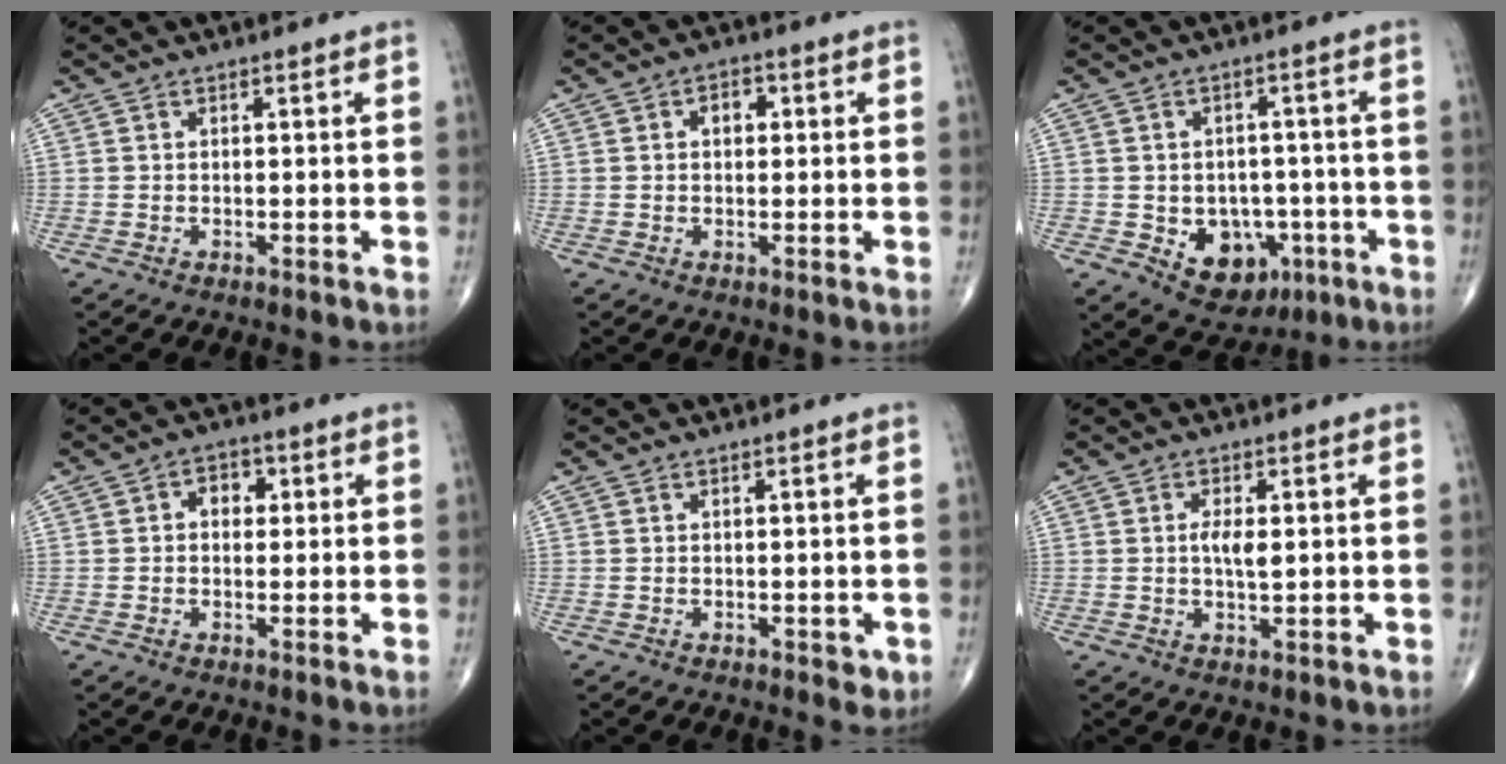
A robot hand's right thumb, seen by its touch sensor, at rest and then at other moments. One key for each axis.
{"total": 3.2, "fx": 0.7, "fy": 2.1, "fz": 2.2, "tx": -0.021, "ty": 0.006, "tz": 0.007}
{"total": 8.3, "fx": -2.6, "fy": 6.4, "fz": 4.7, "tx": -0.029, "ty": 0.017, "tz": -0.023}
{"total": 4.0, "fx": 0.8, "fy": 3.0, "fz": 2.6, "tx": -0.014, "ty": 0.004, "tz": 0.006}
{"total": 1.7, "fx": 0.0, "fy": 0.9, "fz": 1.5, "tx": -0.012, "ty": -0.003, "tz": 0.002}
{"total": 3.6, "fx": 0.5, "fy": 1.2, "fz": 3.3, "tx": -0.060, "ty": -0.005, "tz": 0.010}